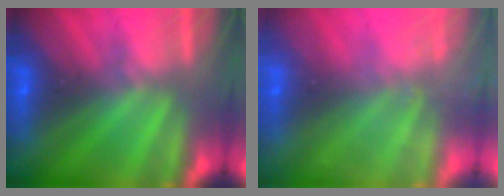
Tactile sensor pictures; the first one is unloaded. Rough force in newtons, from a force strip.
{"total": 2.4}